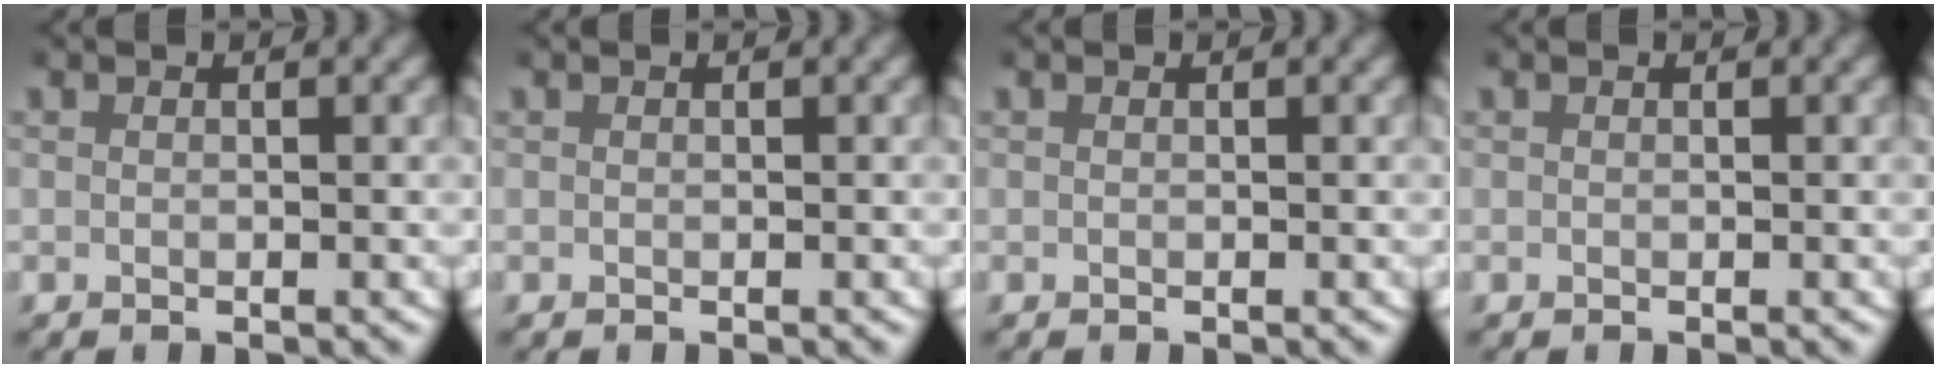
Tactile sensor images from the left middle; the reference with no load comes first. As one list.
[{"total": 0.0}, {"total": 0.0}, {"total": 0.0}]